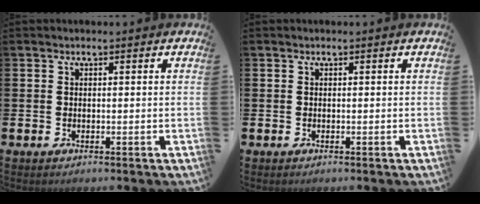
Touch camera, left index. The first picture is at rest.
{"total": 0.0}